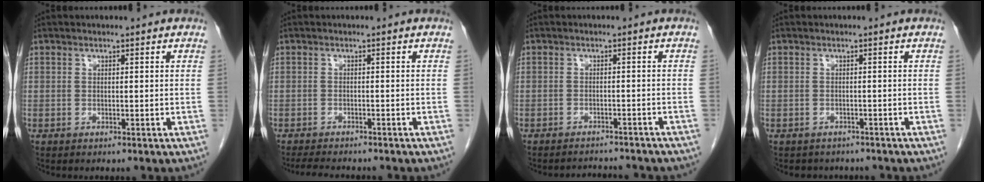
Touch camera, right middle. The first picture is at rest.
{"total": 5.9, "force": [-5.3, 0.9, 2.3], "torque": [-0.038, -0.015, -0.081]}
{"total": 7.0, "force": [-6.7, 1.4, 1.7], "torque": [-0.018, 0.001, -0.077]}
{"total": 3.6, "force": [-3.2, 1.6, 0.4], "torque": [-0.013, 0.000, -0.039]}